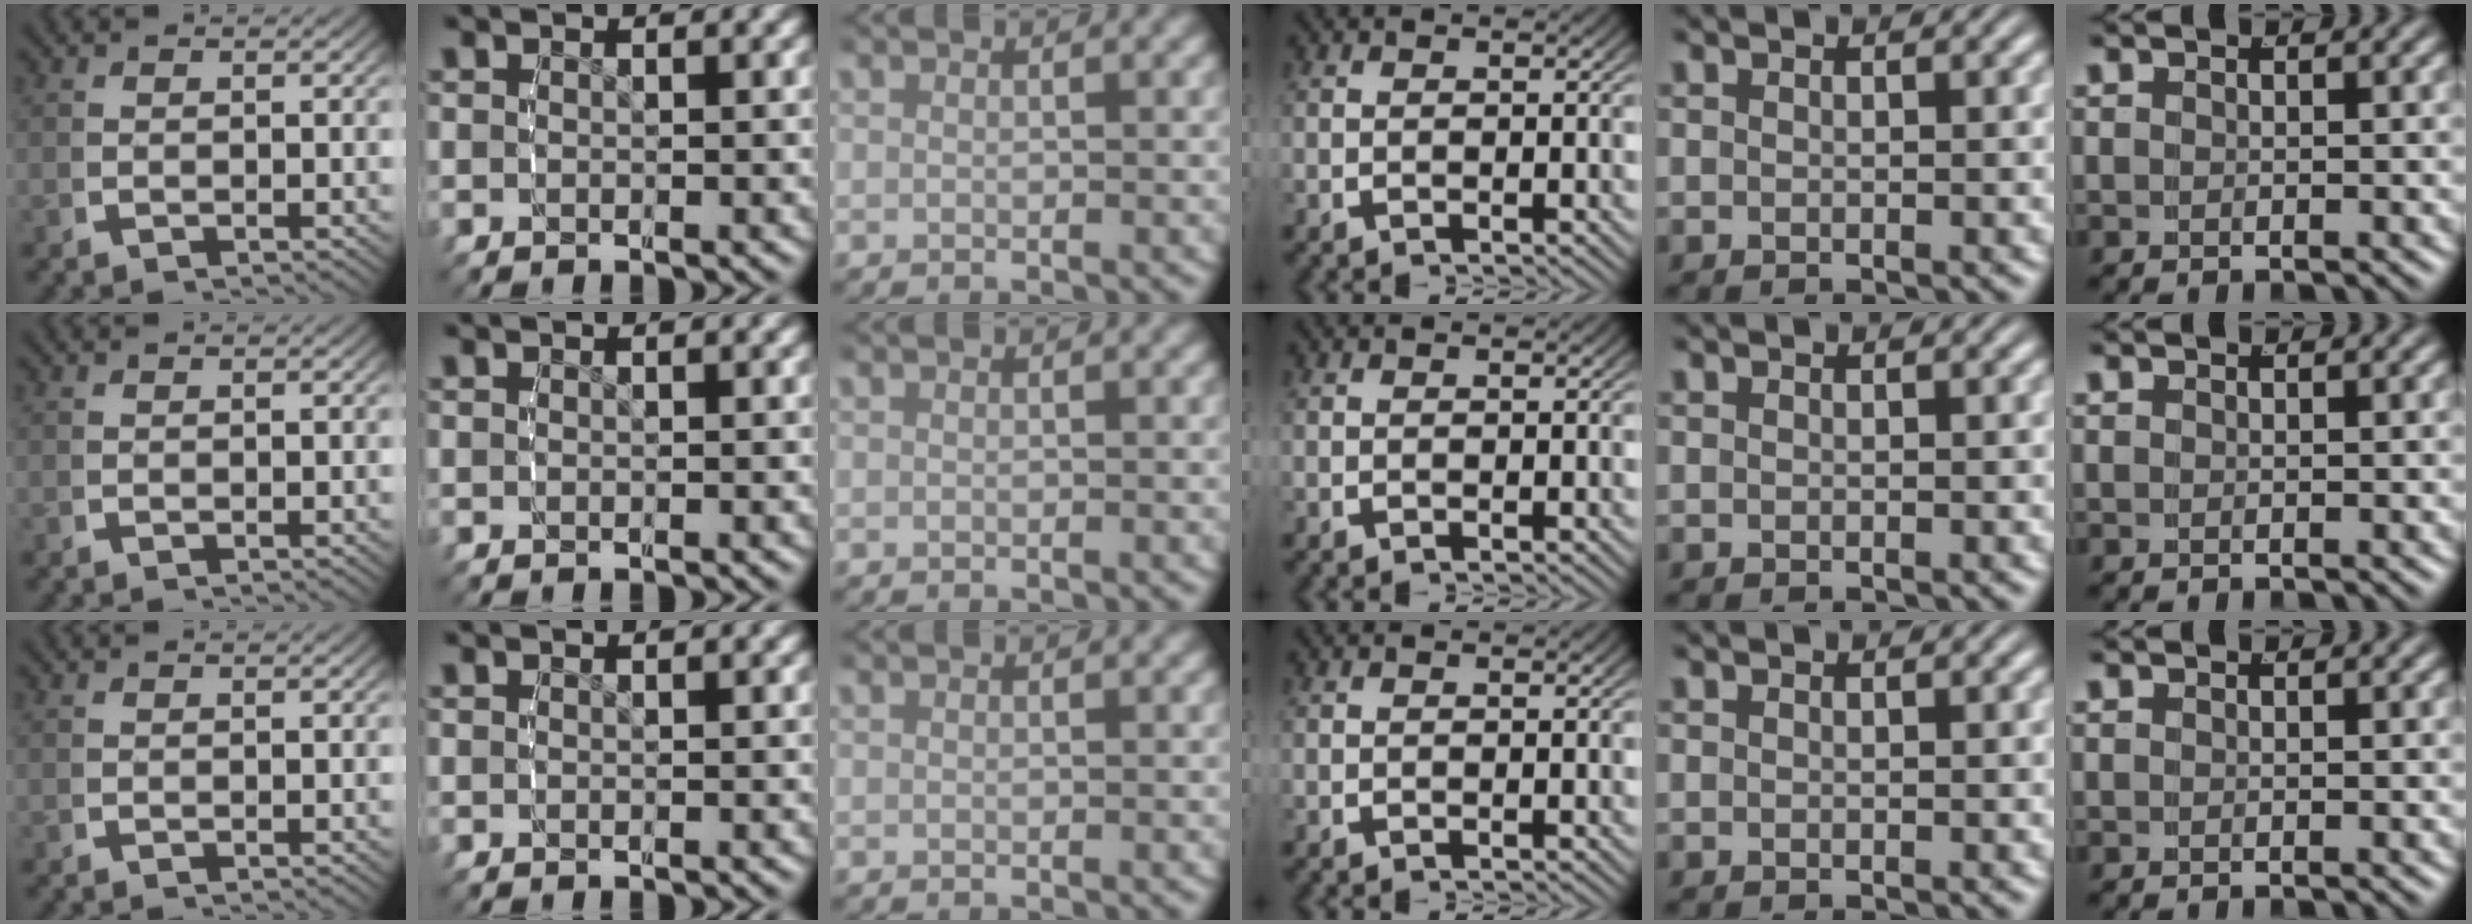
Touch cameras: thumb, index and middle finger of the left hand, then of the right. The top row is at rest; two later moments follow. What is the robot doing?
{"motion": "reach", "object": "router"}